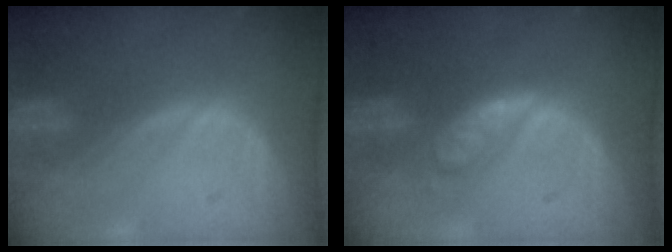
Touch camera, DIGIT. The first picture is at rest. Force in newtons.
{"total": 4.5, "press": 4.5, "slide": 0.6}